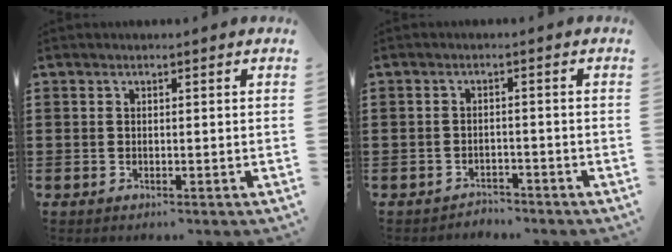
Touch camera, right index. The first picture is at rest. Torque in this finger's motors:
{"motor_torque": [1.09, 1.04, 0.03, -0.01]}